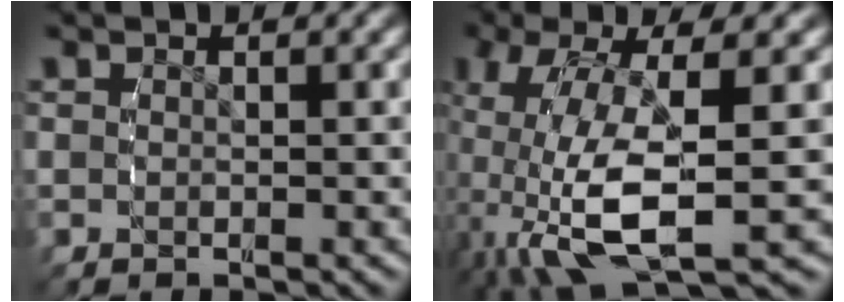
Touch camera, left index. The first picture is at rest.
{"total": 8.8, "force": [-1.1, 3.8, 7.9], "torque": [-0.175, -0.027, 0.010]}